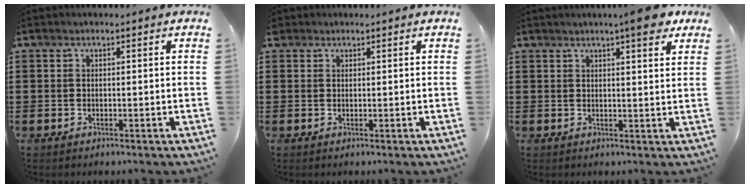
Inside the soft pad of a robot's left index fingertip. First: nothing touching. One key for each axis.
{"total": 0.9, "fx": 0.7, "fy": 0.5, "fz": 0.1, "tx": -0.005, "ty": 0.002, "tz": 0.014}
{"total": 5.9, "fx": 4.5, "fy": 0.5, "fz": 3.9, "tx": -0.056, "ty": -0.014, "tz": 0.072}